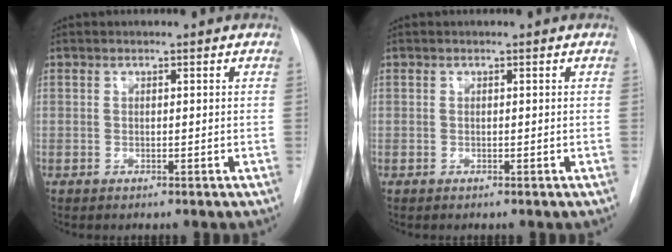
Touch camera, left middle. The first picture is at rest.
{"total": 0.0}